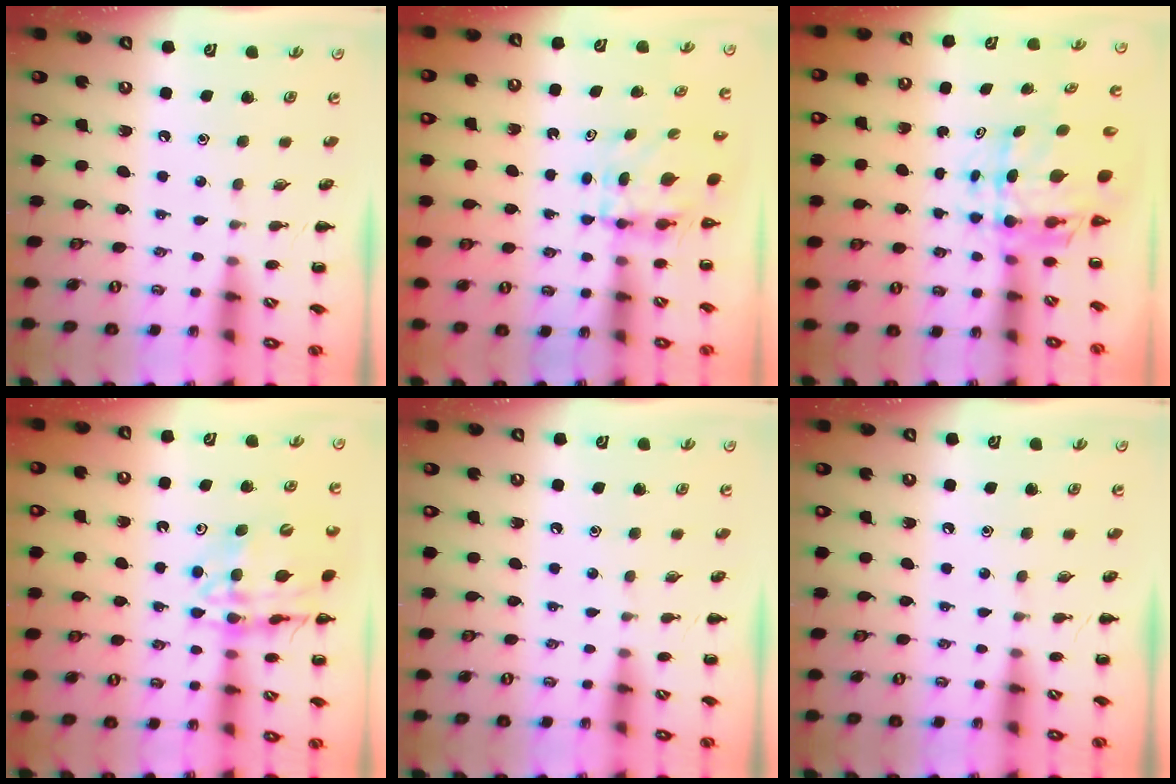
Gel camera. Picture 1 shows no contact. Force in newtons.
{"total": 3.9, "press": 3.9, "slide": 0.3}
{"total": 7.8, "press": 7.3, "slide": 2.7}
{"total": 16.3, "press": 16.0, "slide": 3.1}
{"total": 0.0}
{"total": 0.0}